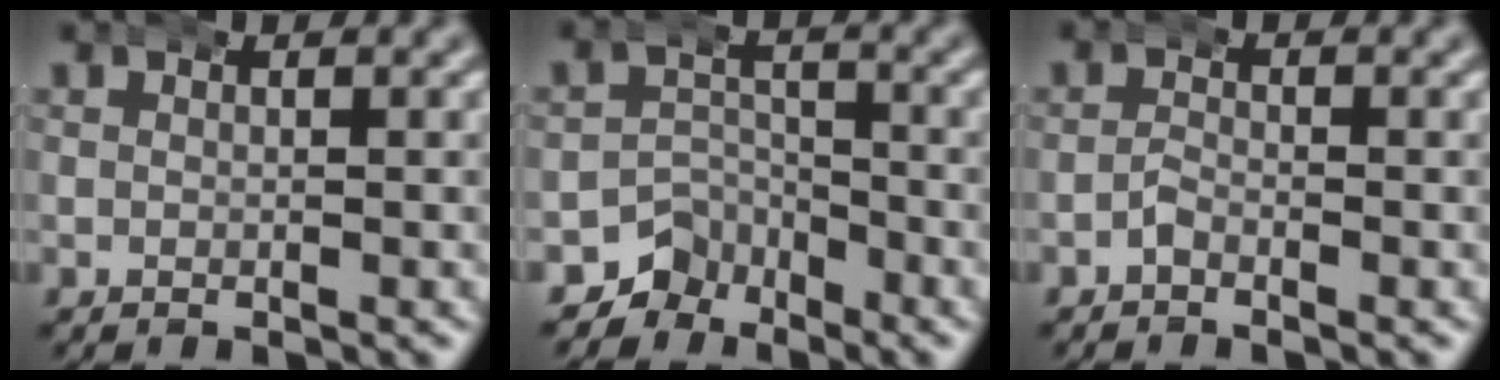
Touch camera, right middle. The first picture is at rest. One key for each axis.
{"total": 5.2, "fx": -3.5, "fy": 3.7, "fz": 0.7, "tx": -0.022, "ty": -0.016, "tz": -0.069}
{"total": 1.0, "fx": -0.9, "fy": 0.3, "fz": 0.3, "tx": -0.011, "ty": -0.005, "tz": -0.020}